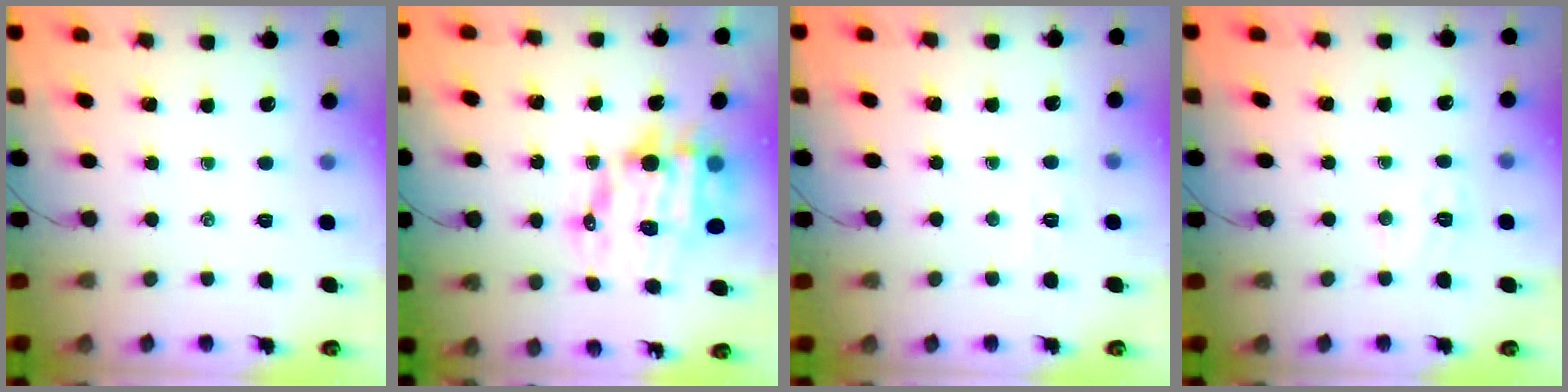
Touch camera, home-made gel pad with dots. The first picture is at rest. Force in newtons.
{"total": 13.9, "press": 13.5, "slide": 3.0}
{"total": 2.4, "press": 2.3, "slide": 0.5}
{"total": 5.6, "press": 5.4, "slide": 1.2}